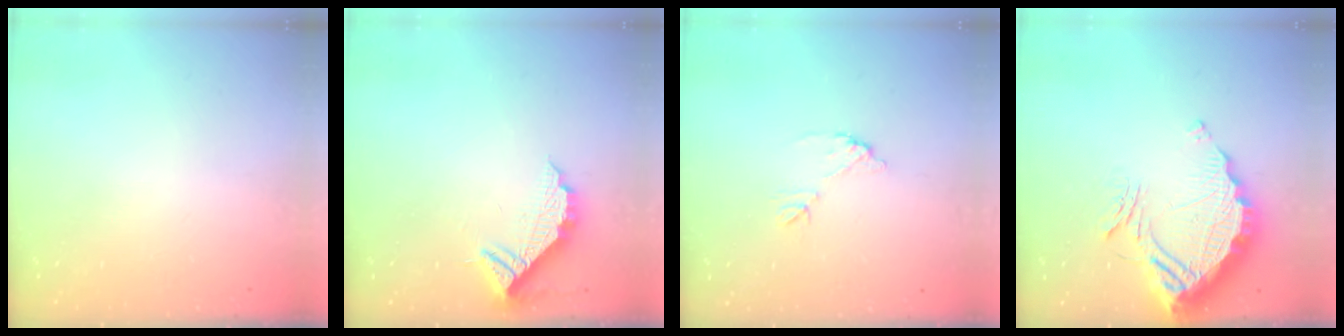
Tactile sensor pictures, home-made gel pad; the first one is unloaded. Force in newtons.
{"total": 9.0, "press": 9.0, "slide": 0.7}
{"total": 6.5, "press": 6.4, "slide": 0.5}
{"total": 15.9, "press": 15.8, "slide": 1.2}